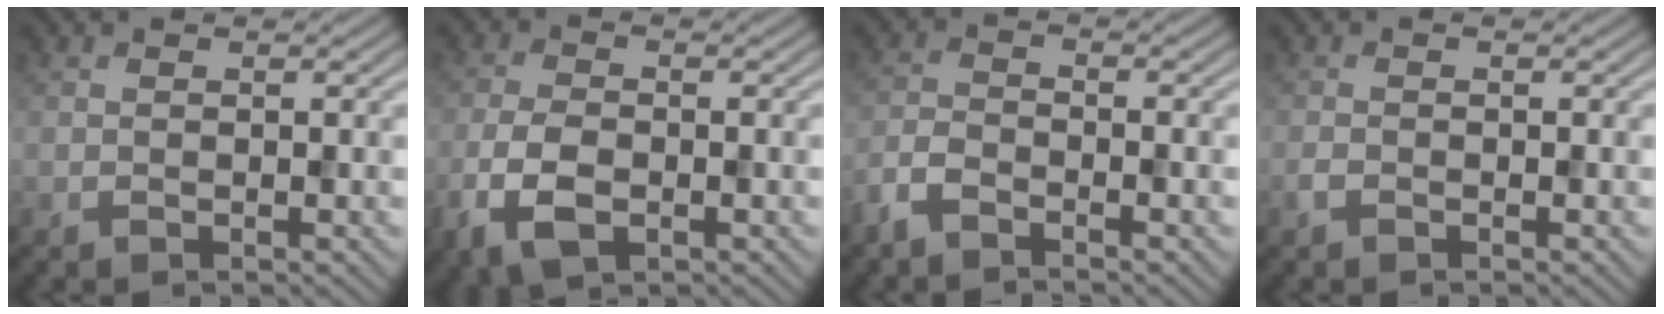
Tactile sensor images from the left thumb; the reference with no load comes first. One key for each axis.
{"total": 5.7, "fx": -2.4, "fy": 3.0, "fz": 4.2, "tx": -0.098, "ty": -0.008, "tz": -0.054}
{"total": 3.4, "fx": -2.7, "fy": 1.2, "fz": 1.8, "tx": -0.043, "ty": -0.004, "tz": -0.069}
{"total": 0.8, "fx": -0.5, "fy": 0.4, "fz": 0.4, "tx": -0.011, "ty": 0.000, "tz": -0.011}